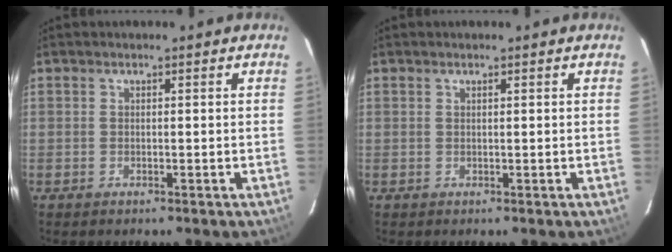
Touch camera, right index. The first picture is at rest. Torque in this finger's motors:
{"motor_torque": [-0.07, 0.05, -0.03, 0.00]}